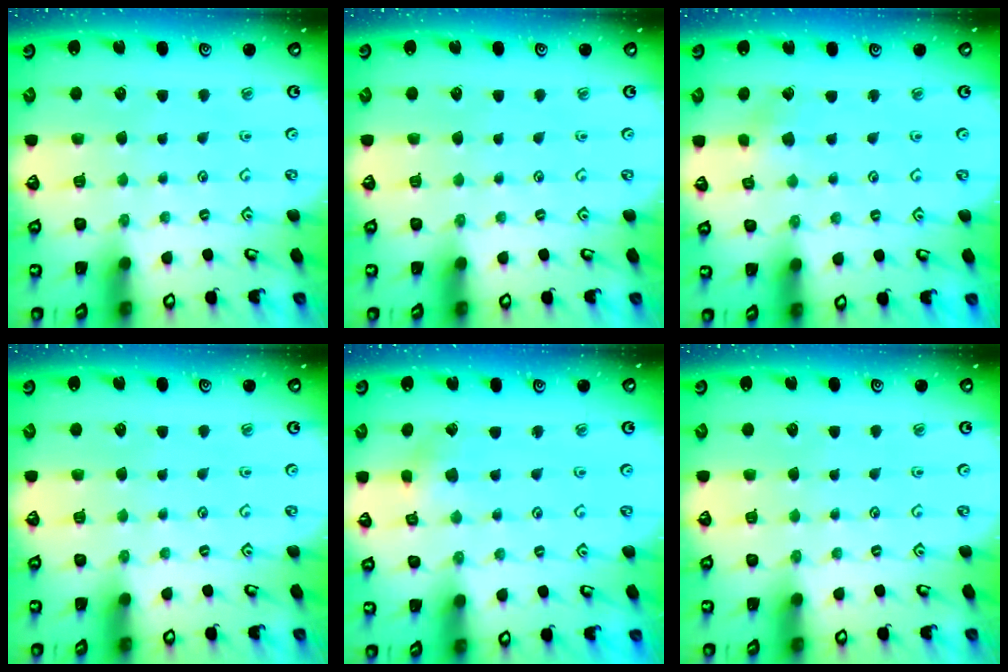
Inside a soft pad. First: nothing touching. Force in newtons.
{"total": 0.0}
{"total": 2.2, "press": 2.2, "slide": 0.1}
{"total": 0.0}
{"total": 2.4, "press": 2.4, "slide": 0.3}
{"total": 0.0}